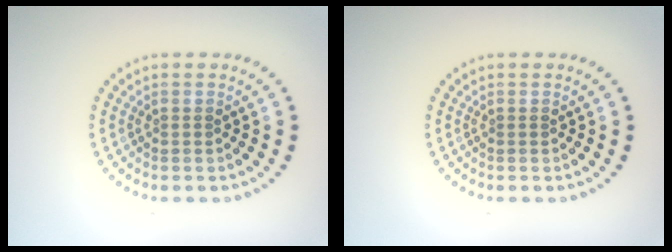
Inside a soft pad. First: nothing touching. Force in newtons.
{"total": 0.0}